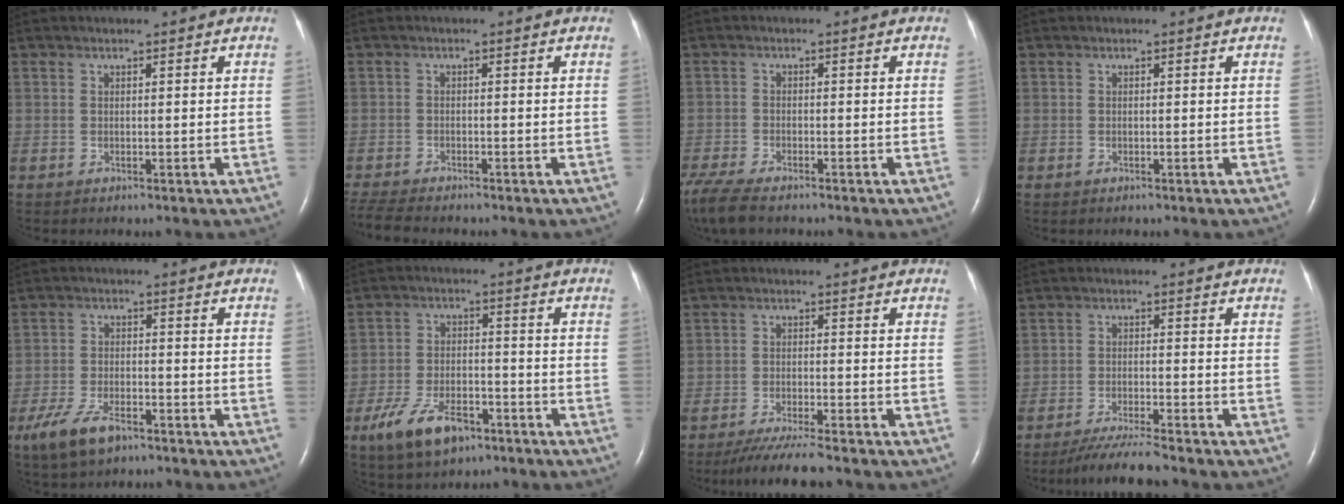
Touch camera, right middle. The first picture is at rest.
{"total": 5.6, "force": [-5.1, 0.9, 2.3], "torque": [-0.044, -0.013, -0.086]}
{"total": 8.6, "force": [-6.9, 2.1, 4.7], "torque": [-0.093, -0.022, -0.123]}
{"total": 0.8, "force": [-0.7, 0.3, 0.1], "torque": [-0.004, -0.001, -0.013]}
{"total": 7.2, "force": [-4.8, 2.7, 4.6], "torque": [-0.102, -0.009, -0.086]}
{"total": 9.6, "force": [-6.0, 4.3, 6.2], "torque": [-0.128, -0.003, -0.104]}
{"total": 7.2, "force": [-6.2, -0.1, 3.6], "torque": [-0.058, -0.022, -0.104]}
{"total": 6.4, "force": [-5.8, -0.6, 2.6], "torque": [-0.045, -0.024, -0.103]}